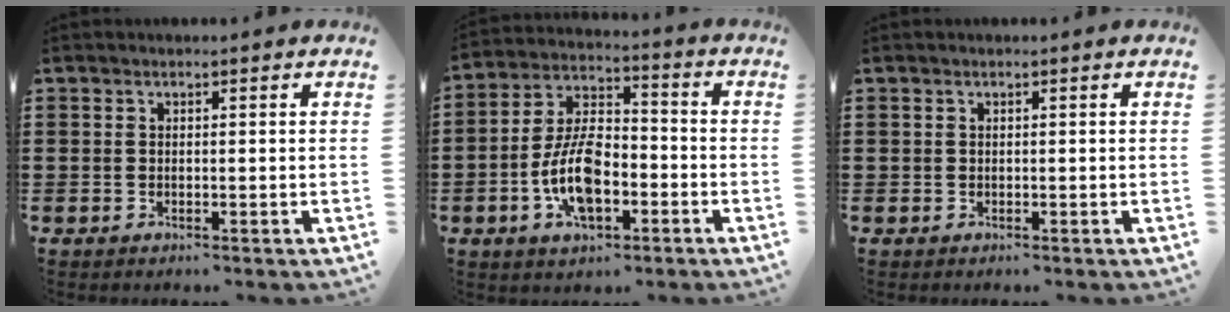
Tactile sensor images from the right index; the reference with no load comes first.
{"total": 10.4, "force": [-3.5, 5.3, 8.2], "torque": [-0.184, 0.003, -0.068]}
{"total": 0.0}